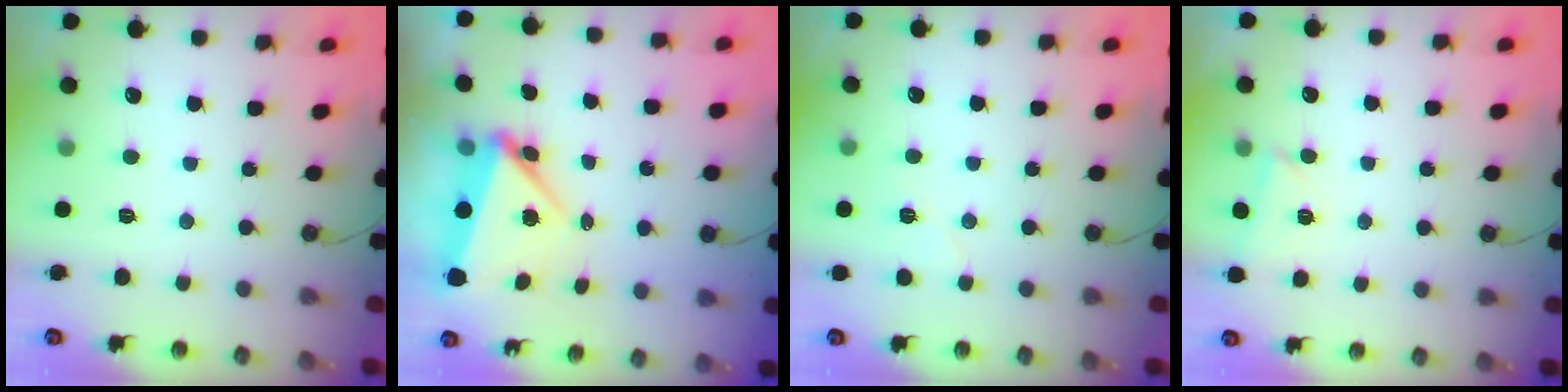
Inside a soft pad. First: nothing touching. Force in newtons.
{"total": 5.8, "press": 4.9, "slide": 3.1}
{"total": 4.6, "press": 4.2, "slide": 1.8}
{"total": 2.7, "press": 2.7, "slide": 0.3}